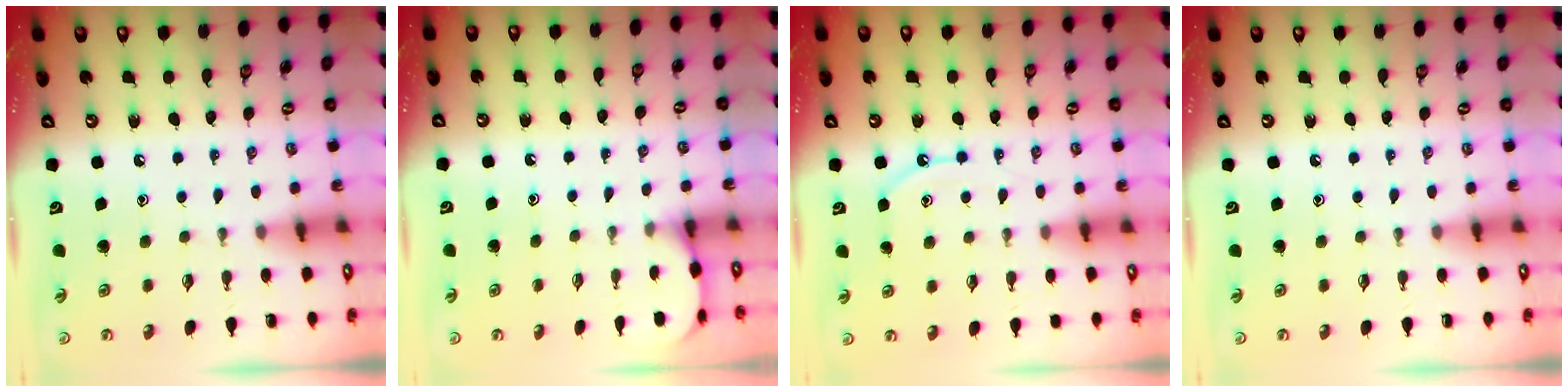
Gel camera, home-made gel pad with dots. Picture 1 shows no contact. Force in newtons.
{"total": 2.4, "press": 2.4, "slide": 0.2}
{"total": 7.3, "press": 7.3, "slide": 0.8}
{"total": 0.0}